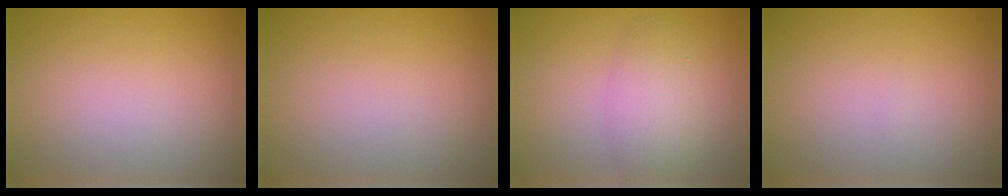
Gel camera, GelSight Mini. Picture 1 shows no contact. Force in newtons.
{"total": 0.0}
{"total": 3.6, "press": 3.6, "slide": 0.2}
{"total": 0.0}